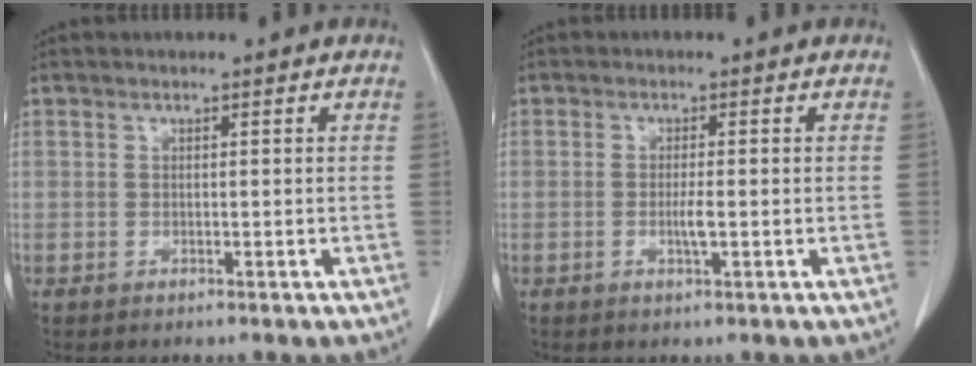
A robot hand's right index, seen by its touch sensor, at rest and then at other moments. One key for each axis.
{"total": 2.2, "fx": -0.5, "fy": 0.2, "fz": 2.1, "tx": -0.042, "ty": -0.003, "tz": -0.007}